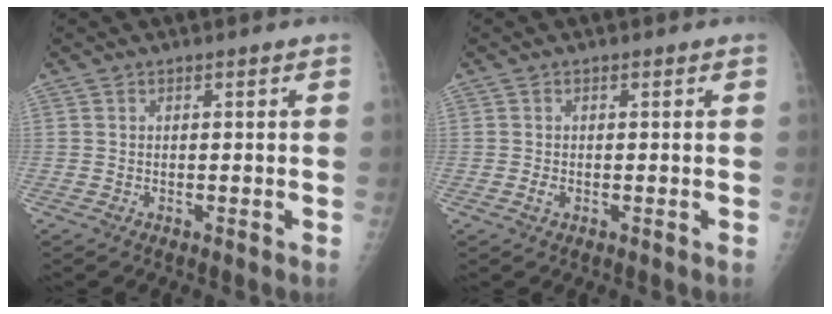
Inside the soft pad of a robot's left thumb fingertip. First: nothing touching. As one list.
[{"total": 1.2, "force": [-0.3, 0.8, 0.8], "torque": [-0.014, -0.001, -0.005]}]